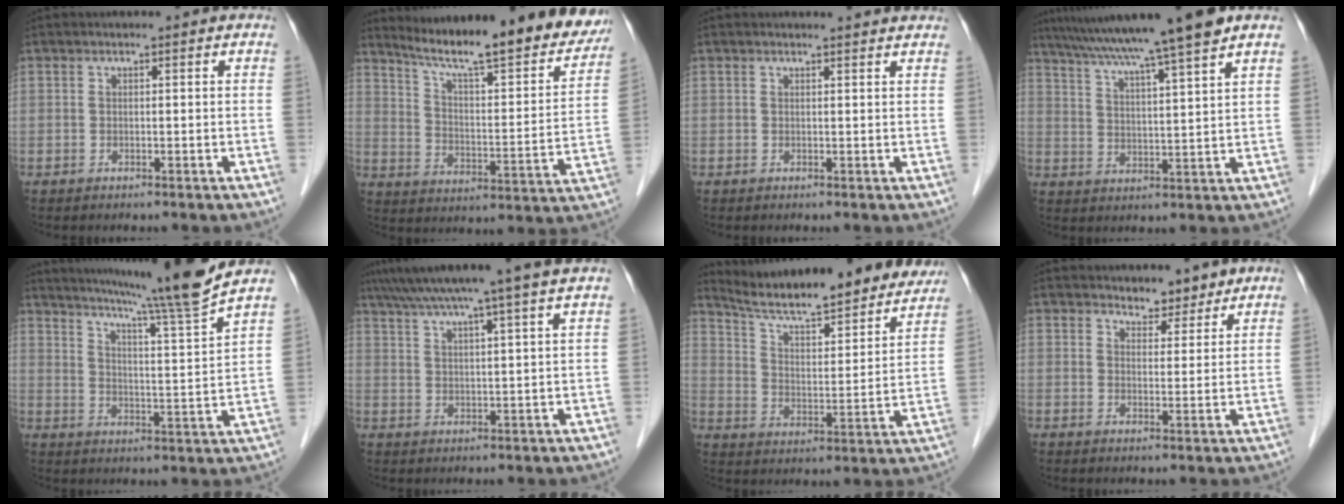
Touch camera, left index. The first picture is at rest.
{"total": 23.2, "force": [20.2, 2.7, 11.1], "torque": [-0.167, -0.043, 0.279]}
{"total": 3.2, "force": [3.2, 0.0, 0.6], "torque": [-0.012, 0.004, 0.027]}
{"total": 15.1, "force": [12.2, -1.8, 8.7], "torque": [-0.149, 0.011, 0.182]}
{"total": 15.8, "force": [13.6, -3.1, 7.4], "torque": [-0.125, -0.043, 0.188]}
{"total": 11.8, "force": [9.8, -2.3, 6.2], "torque": [-0.105, 0.005, 0.137]}
{"total": 22.3, "force": [20.2, 3.2, 8.9], "torque": [-0.134, -0.017, 0.282]}
{"total": 3.6, "force": [3.2, 1.5, 0.5], "torque": [-0.003, -0.001, 0.045]}